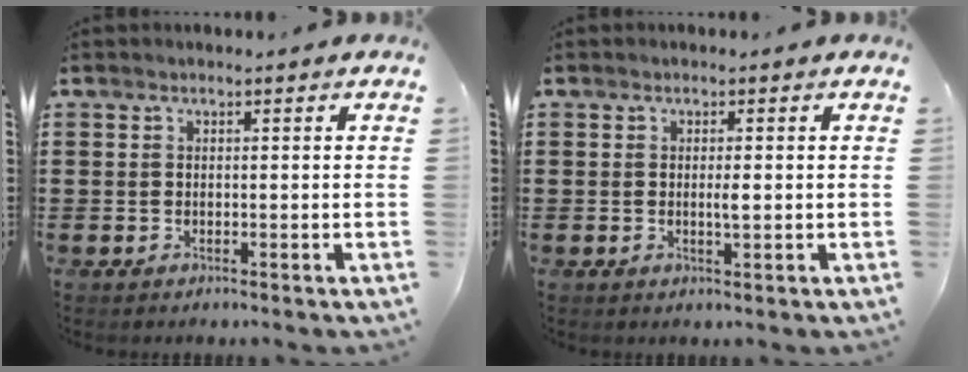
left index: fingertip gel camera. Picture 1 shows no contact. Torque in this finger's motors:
{"motor_torque": [0.02, 0.00, 0.02, 0.04]}